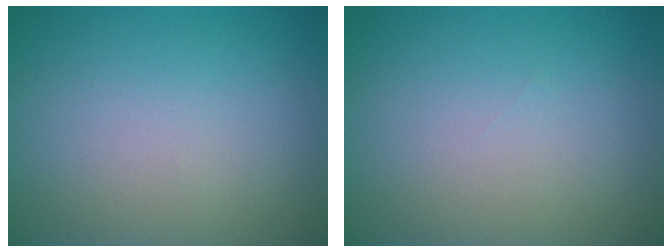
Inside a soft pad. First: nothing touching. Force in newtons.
{"total": 0.0}